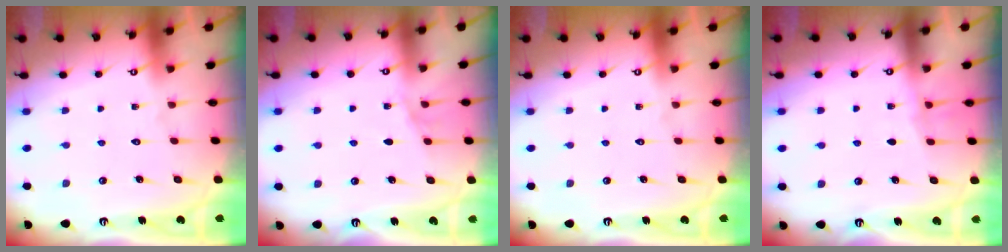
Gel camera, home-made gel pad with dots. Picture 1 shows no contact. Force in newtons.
{"total": 5.2, "press": 4.5, "slide": 2.6}
{"total": 0.0}
{"total": 5.6, "press": 5.6, "slide": 0.5}